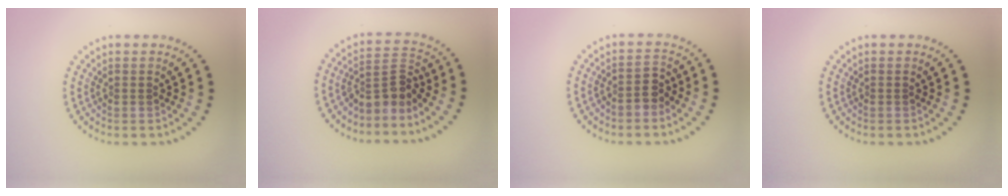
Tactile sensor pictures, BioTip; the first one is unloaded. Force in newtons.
{"total": 3.2, "press": 2.3, "slide": 2.3}
{"total": 2.0, "press": 1.8, "slide": 0.9}
{"total": 0.0}